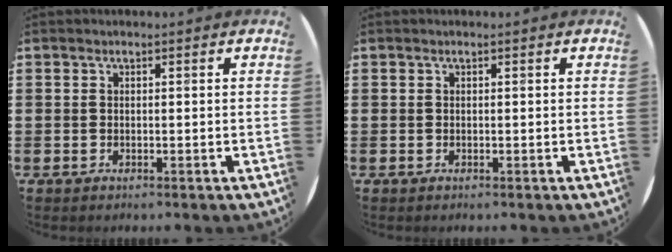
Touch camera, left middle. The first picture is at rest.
{"total": 0.0}